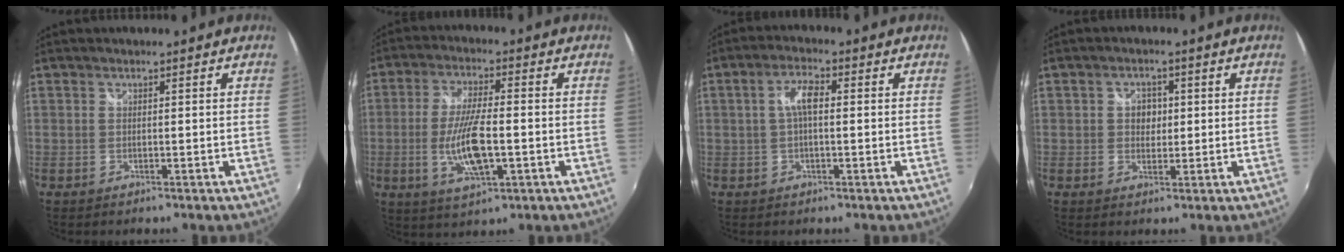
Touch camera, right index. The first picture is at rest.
{"total": 10.5, "force": [-2.3, 3.0, 9.8], "torque": [-0.194, -0.008, -0.041]}
{"total": 4.3, "force": [0.2, 1.4, 4.0], "torque": [-0.078, 0.010, 0.004]}
{"total": 3.2, "force": [0.2, 2.8, 1.5], "torque": [-0.021, 0.007, 0.002]}